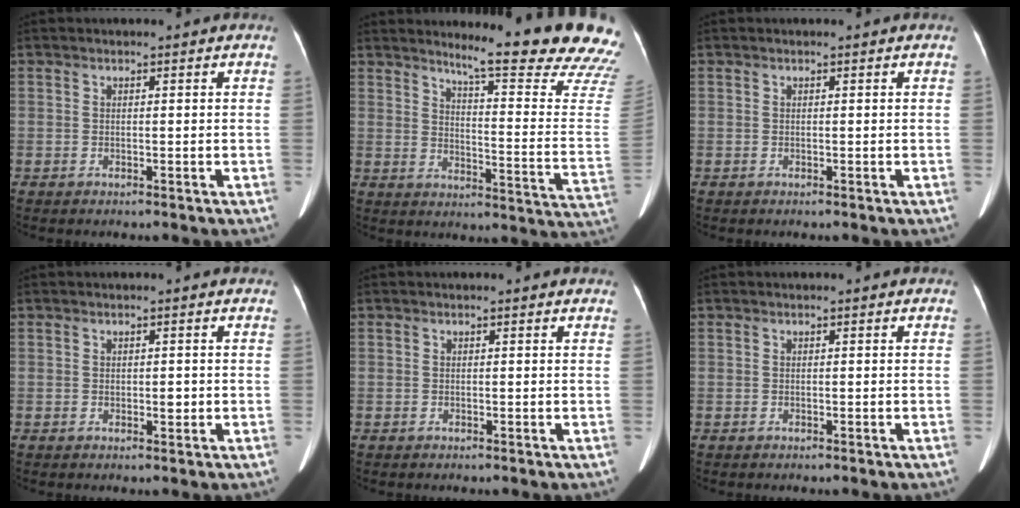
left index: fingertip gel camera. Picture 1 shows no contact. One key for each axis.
{"total": 20.8, "fx": 18.9, "fy": 0.2, "fz": 8.7, "tx": -0.114, "ty": -0.125, "tz": 0.215}
{"total": 0.0}
{"total": 1.4, "fx": -0.1, "fy": 0.8, "fz": 1.1, "tx": -0.015, "ty": 0.000, "tz": 0.001}
{"total": 0.7, "fx": 0.6, "fy": 0.3, "fz": 0.1, "tx": -0.012, "ty": 0.007, "tz": 0.002}
{"total": 0.0}